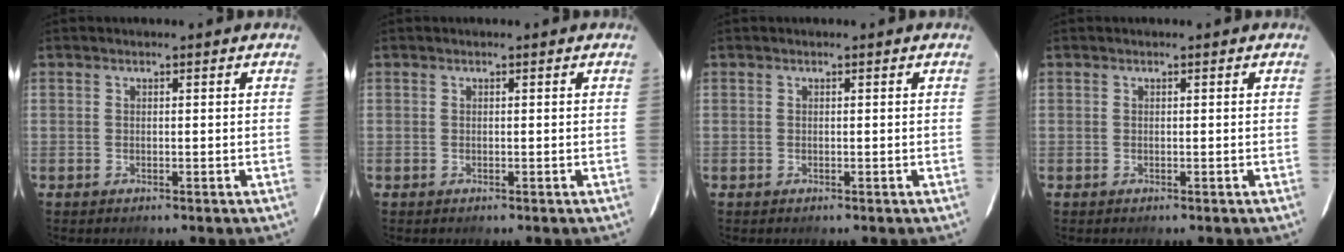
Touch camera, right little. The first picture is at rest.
{"total": 0.0}
{"total": 0.0}
{"total": 0.0}